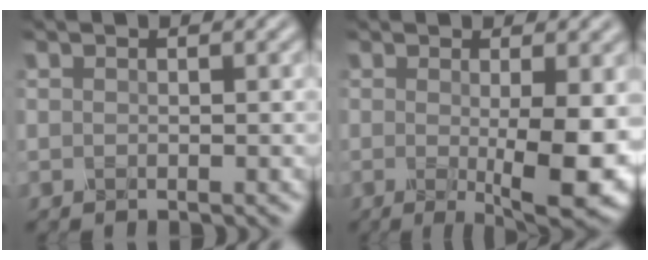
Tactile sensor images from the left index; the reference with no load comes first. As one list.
[{"total": 7.4, "force": [-0.9, 1.5, 7.2], "torque": [-0.104, -0.017, -0.006]}]